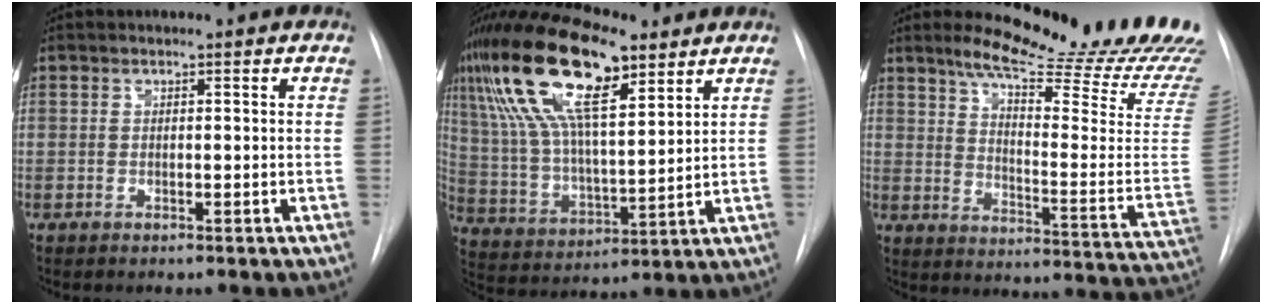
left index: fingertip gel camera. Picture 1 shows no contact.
{"total": 19.5, "force": [10.5, 5.6, 15.5], "torque": [-0.317, 0.035, 0.195]}
{"total": 24.1, "force": [20.6, 0.7, 12.5], "torque": [-0.183, -0.100, 0.262]}